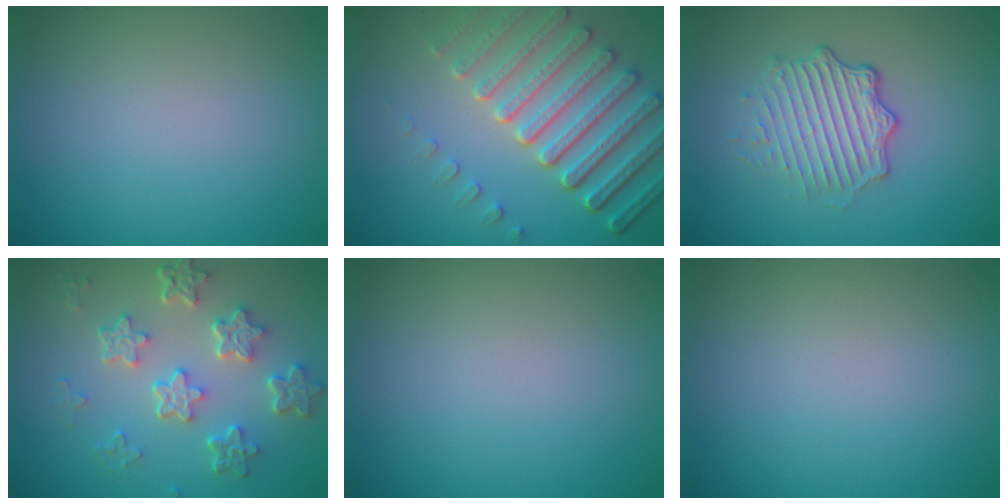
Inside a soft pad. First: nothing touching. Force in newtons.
{"total": 7.9, "press": 5.8, "slide": 5.4}
{"total": 4.8, "press": 3.4, "slide": 3.4}
{"total": 5.6, "press": 4.3, "slide": 3.6}
{"total": 0.0}
{"total": 0.0}